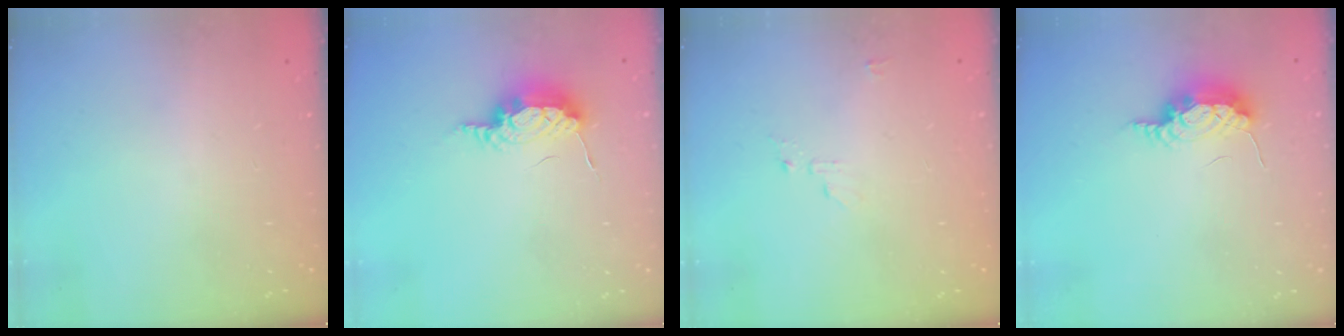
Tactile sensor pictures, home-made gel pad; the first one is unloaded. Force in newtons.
{"total": 11.2, "press": 8.7, "slide": 7.0}
{"total": 4.0, "press": 3.9, "slide": 0.3}
{"total": 7.6, "press": 7.4, "slide": 1.8}